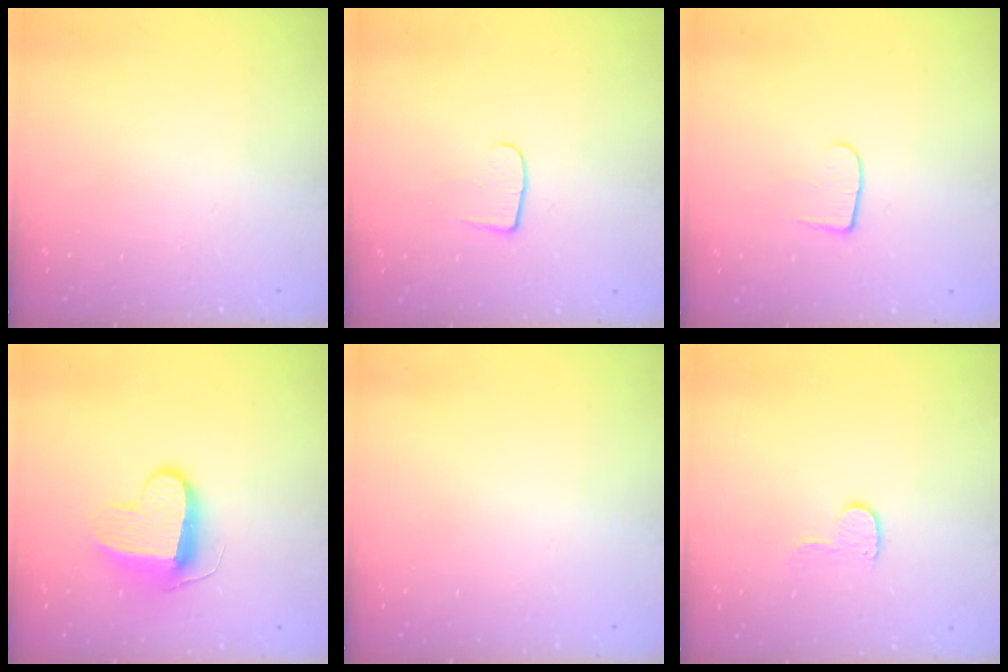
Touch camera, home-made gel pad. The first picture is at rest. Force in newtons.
{"total": 6.1, "press": 6.0, "slide": 0.6}
{"total": 6.1, "press": 6.0, "slide": 0.6}
{"total": 10.4, "press": 10.4, "slide": 0.5}
{"total": 0.0}
{"total": 5.1, "press": 5.0, "slide": 0.5}